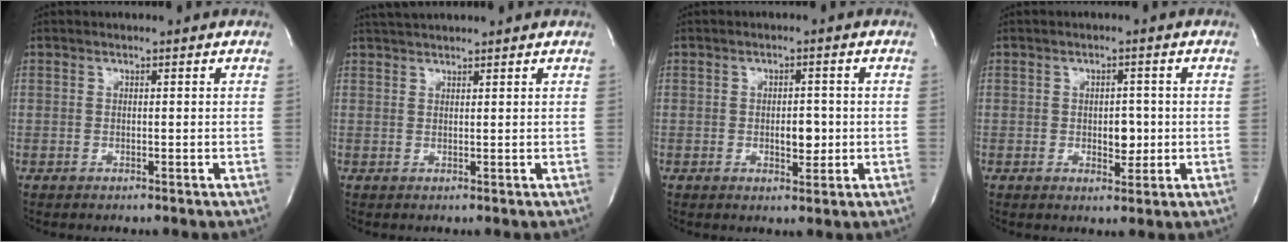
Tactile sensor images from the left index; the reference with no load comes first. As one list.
[{"total": 3.4, "force": [3.2, -0.1, 1.1], "torque": [-0.019, 0.025, 0.059]}, {"total": 3.2, "force": [-0.7, 1.6, 2.7], "torque": [-0.038, -0.003, -0.007]}, {"total": 3.2, "force": [-0.5, 1.9, 2.5], "torque": [-0.032, -0.004, -0.003]}]